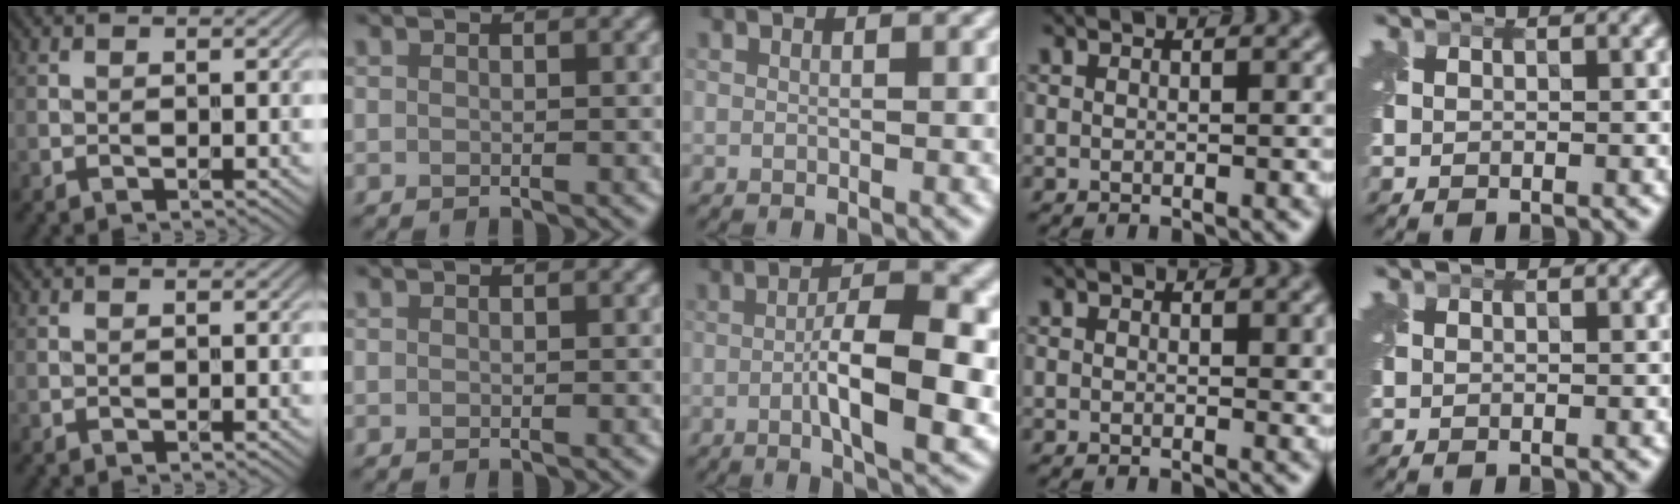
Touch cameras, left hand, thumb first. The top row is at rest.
{"middle": {"total": 8.0, "force": [-1.4, 2.3, 7.6], "torque": [-0.124, -0.002, -0.021]}, "ring": {"total": 1.0, "force": [0.3, 0.3, 0.9], "torque": [-0.010, -0.002, 0.004]}}